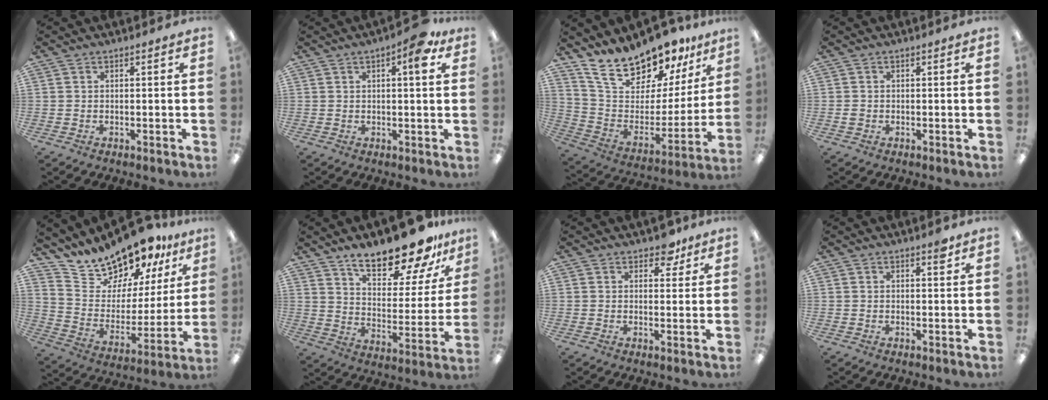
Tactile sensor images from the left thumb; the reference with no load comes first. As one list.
[{"total": 6.0, "force": [2.9, 1.9, 5.0], "torque": [-0.071, -0.004, 0.041]}, {"total": 18.7, "force": [17.0, 5.8, 5.2], "torque": [-0.107, -0.143, 0.303]}, {"total": 0.8, "force": [-0.1, 0.7, 0.3], "torque": [-0.004, 0.004, -0.005]}, {"total": 16.1, "force": [15.4, 4.5, 1.5], "torque": [-0.060, -0.143, 0.281]}, {"total": 19.8, "force": [16.4, 6.1, 9.3], "torque": [-0.144, -0.112, 0.281]}, {"total": 5.4, "force": [3.9, 2.9, 2.3], "torque": [-0.013, -0.016, 0.065]}, {"total": 2.2, "force": [1.6, 0.7, 1.4], "torque": [-0.005, -0.008, 0.022]}]